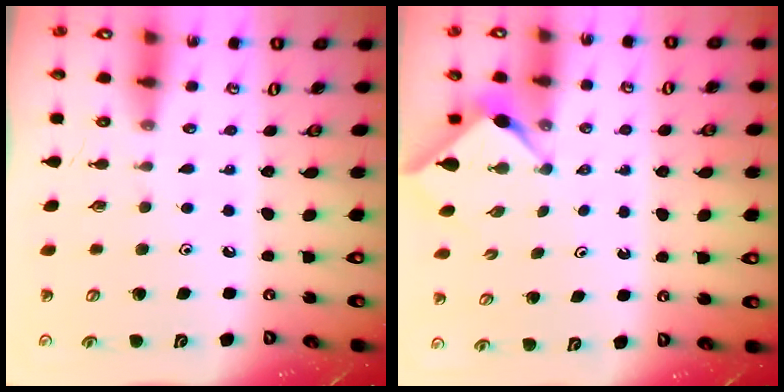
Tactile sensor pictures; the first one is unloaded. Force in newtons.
{"total": 3.1, "press": 3.1, "slide": 0.4}